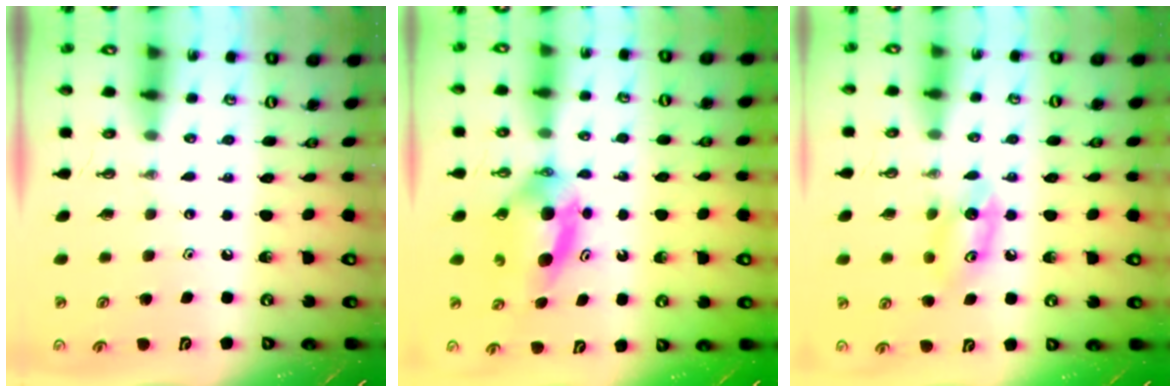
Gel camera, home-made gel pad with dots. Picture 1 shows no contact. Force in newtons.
{"total": 7.5, "press": 5.9, "slide": 4.6}
{"total": 6.4, "press": 6.3, "slide": 1.2}